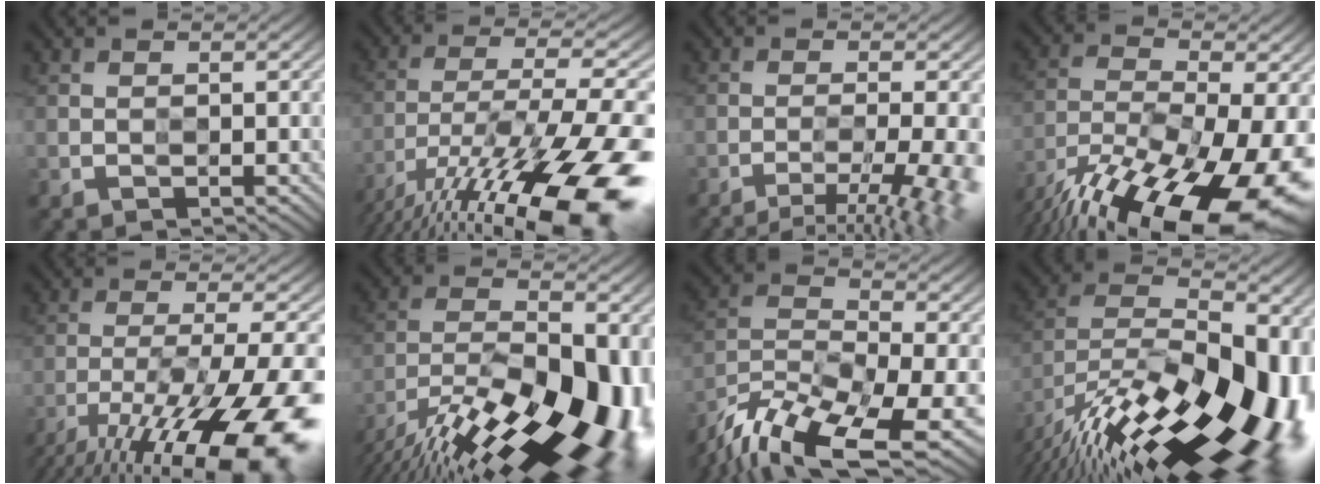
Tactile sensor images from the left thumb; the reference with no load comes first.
{"total": 19.9, "force": [-12.2, 5.6, 14.7], "torque": [-0.263, -0.013, -0.206]}
{"total": 8.1, "force": [-4.4, 1.5, 6.7], "torque": [-0.099, -0.002, -0.062]}
{"total": 20.5, "force": [-14.1, 7.5, 12.8], "torque": [-0.228, -0.036, -0.224]}
{"total": 18.6, "force": [-12.5, 4.6, 12.9], "torque": [-0.213, -0.037, -0.196]}
{"total": 21.5, "force": [-13.5, 8.2, 14.5], "torque": [-0.214, -0.023, -0.215]}
{"total": 17.0, "force": [-12.8, 5.2, 9.9], "torque": [-0.215, -0.034, -0.213]}
{"total": 20.5, "force": [-10.9, 8.5, 15.2], "torque": [-0.230, -0.008, -0.178]}